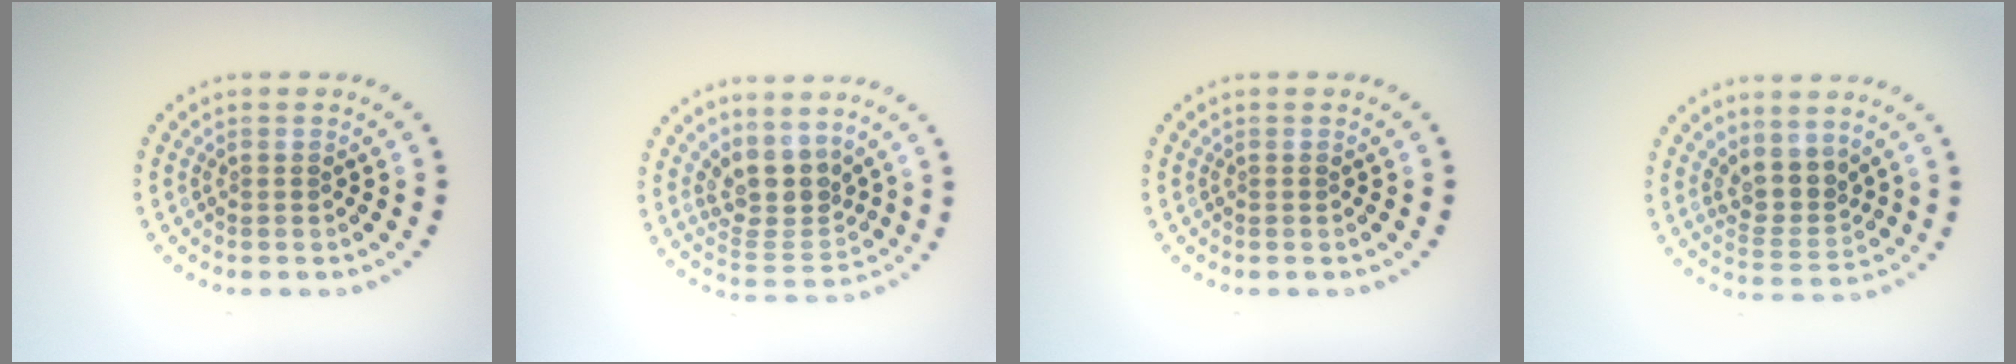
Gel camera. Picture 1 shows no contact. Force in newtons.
{"total": 3.9, "press": 3.1, "slide": 2.3}
{"total": 0.0}
{"total": 3.3, "press": 2.5, "slide": 2.1}